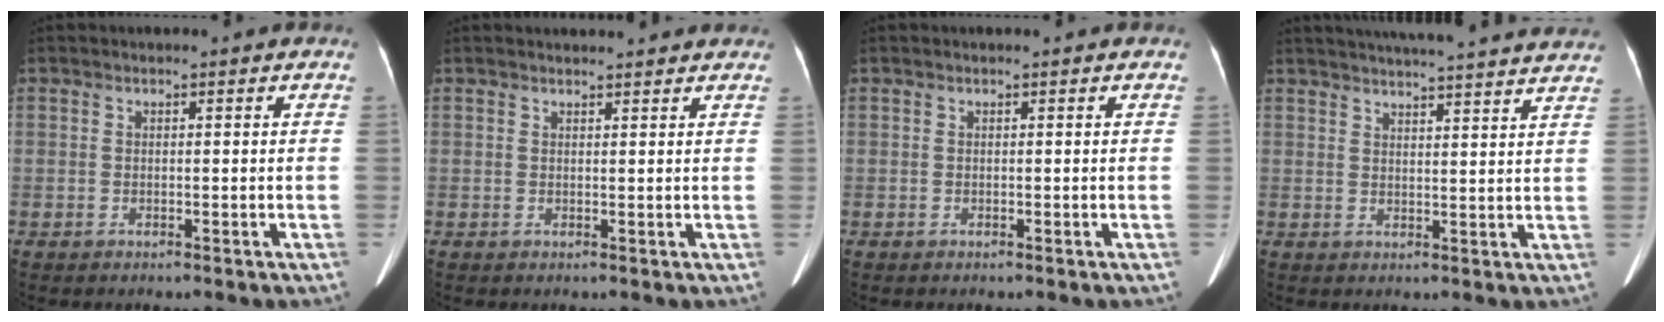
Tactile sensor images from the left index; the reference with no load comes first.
{"total": 4.6, "force": [4.4, 0.3, 1.0], "torque": [-0.015, 0.020, 0.049]}
{"total": 0.0}
{"total": 21.7, "force": [20.2, 0.5, 7.9], "torque": [-0.120, -0.003, 0.253]}